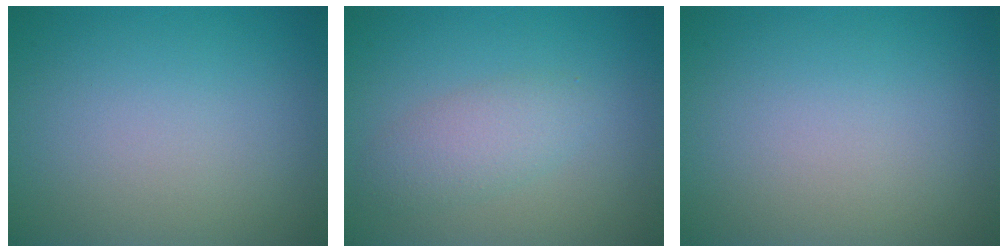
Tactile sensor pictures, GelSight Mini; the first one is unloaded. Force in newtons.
{"total": 2.7, "press": 2.7, "slide": 0.1}
{"total": 0.0}